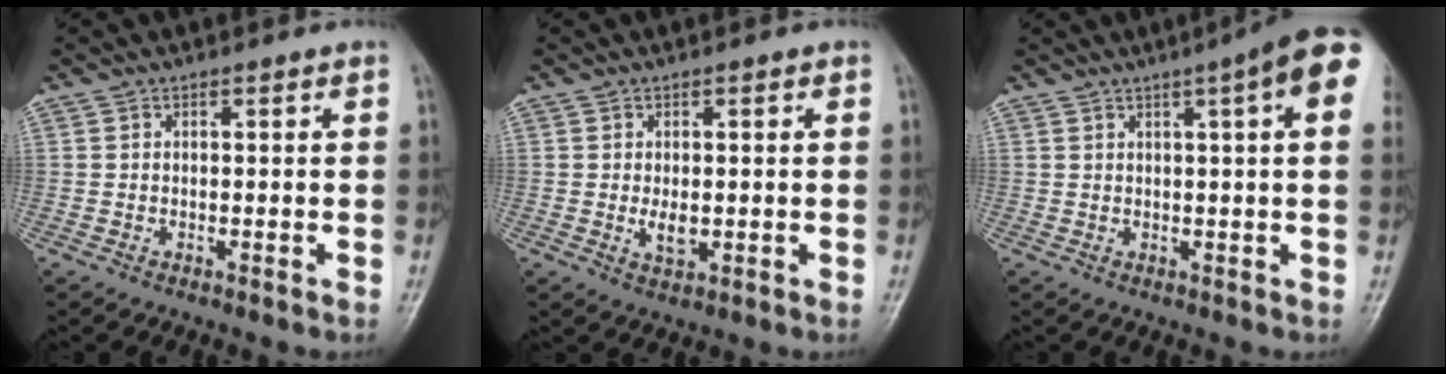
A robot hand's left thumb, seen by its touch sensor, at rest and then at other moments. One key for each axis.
{"total": 3.1, "fx": -0.2, "fy": 1.8, "fz": 2.5, "tx": -0.036, "ty": -0.007, "tz": -0.002}
{"total": 11.5, "fx": 4.8, "fy": 1.8, "fz": 10.3, "tx": -0.121, "ty": 0.013, "tz": 0.052}